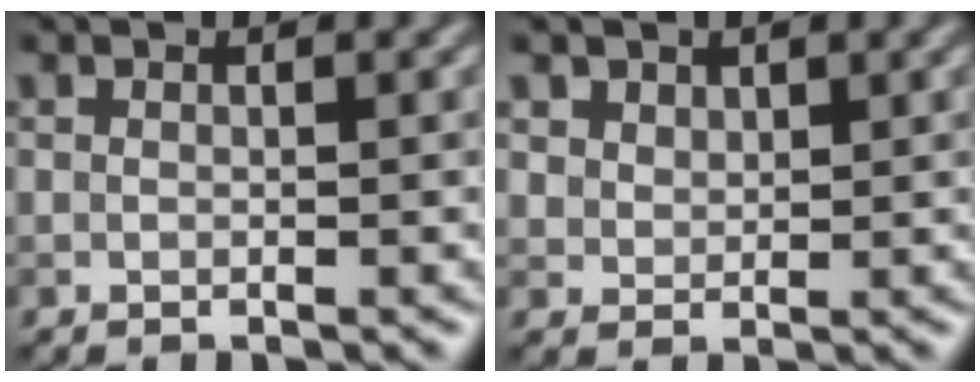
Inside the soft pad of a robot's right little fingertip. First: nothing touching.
{"total": 2.9, "force": [1.9, 2.0, 1.0], "torque": [-0.036, -0.002, 0.042]}